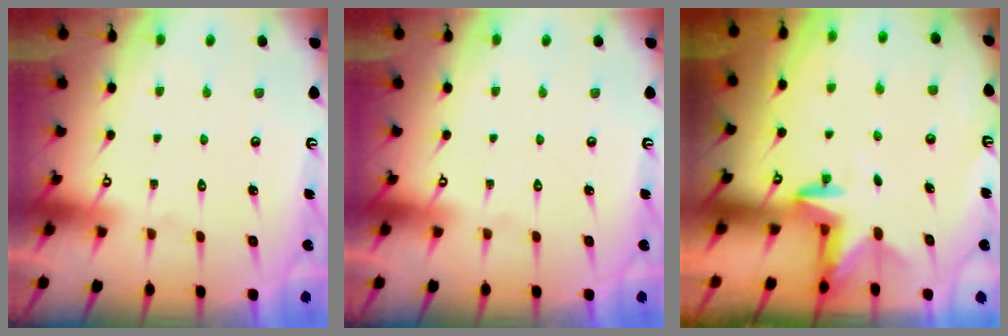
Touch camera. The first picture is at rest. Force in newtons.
{"total": 0.0}
{"total": 2.9, "press": 2.9, "slide": 0.7}